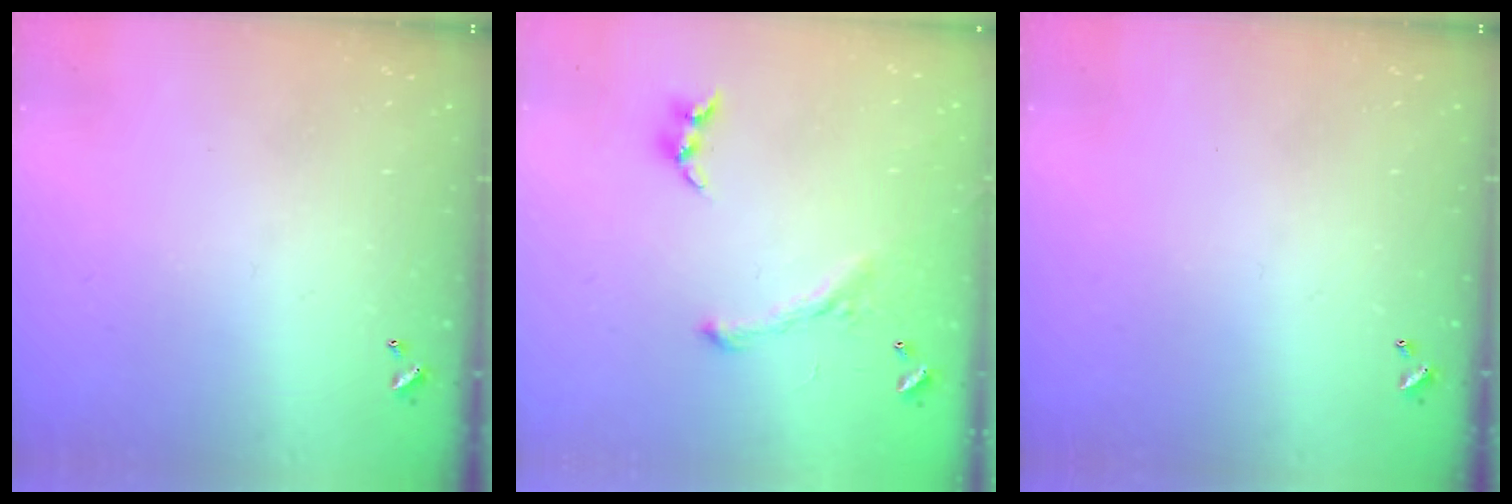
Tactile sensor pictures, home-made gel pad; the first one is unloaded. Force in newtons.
{"total": 1.1, "press": 0.6, "slide": 1.0}
{"total": 0.0}